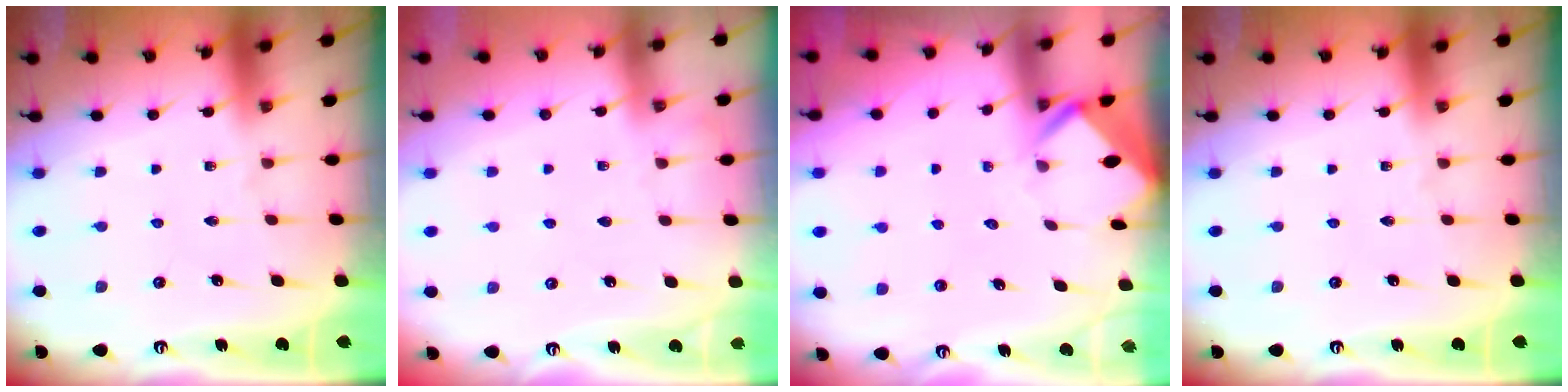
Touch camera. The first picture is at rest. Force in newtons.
{"total": 3.2, "press": 3.1, "slide": 0.5}
{"total": 2.6, "press": 2.6, "slide": 0.1}
{"total": 0.0}